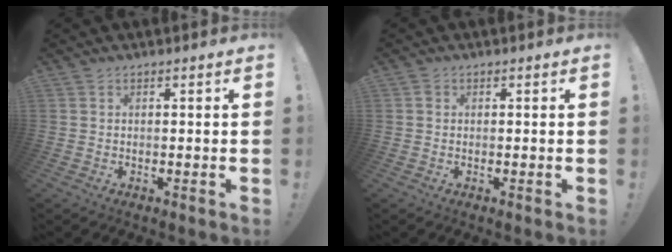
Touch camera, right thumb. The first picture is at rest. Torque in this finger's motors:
{"motor_torque": [0.26, 0.42, 0.26, -0.11, -0.05]}